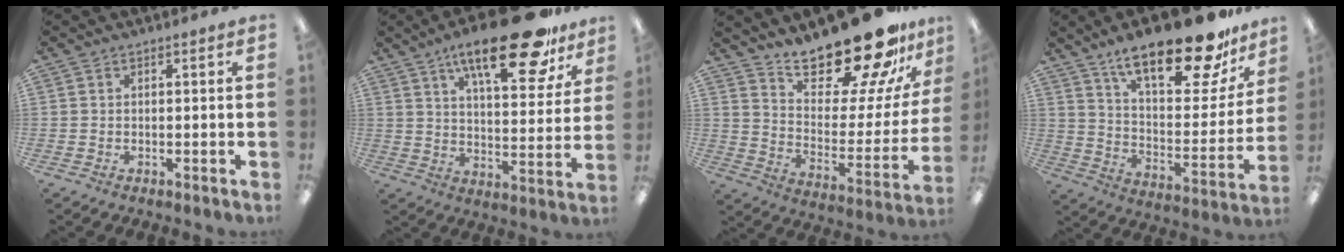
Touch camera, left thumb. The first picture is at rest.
{"total": 22.3, "force": [14.8, 7.0, 15.1], "torque": [-0.223, -0.083, 0.237]}
{"total": 24.4, "force": [20.1, 6.6, 12.1], "torque": [-0.174, -0.152, 0.332]}
{"total": 25.4, "force": [18.2, 8.4, 15.6], "torque": [-0.236, -0.117, 0.300]}